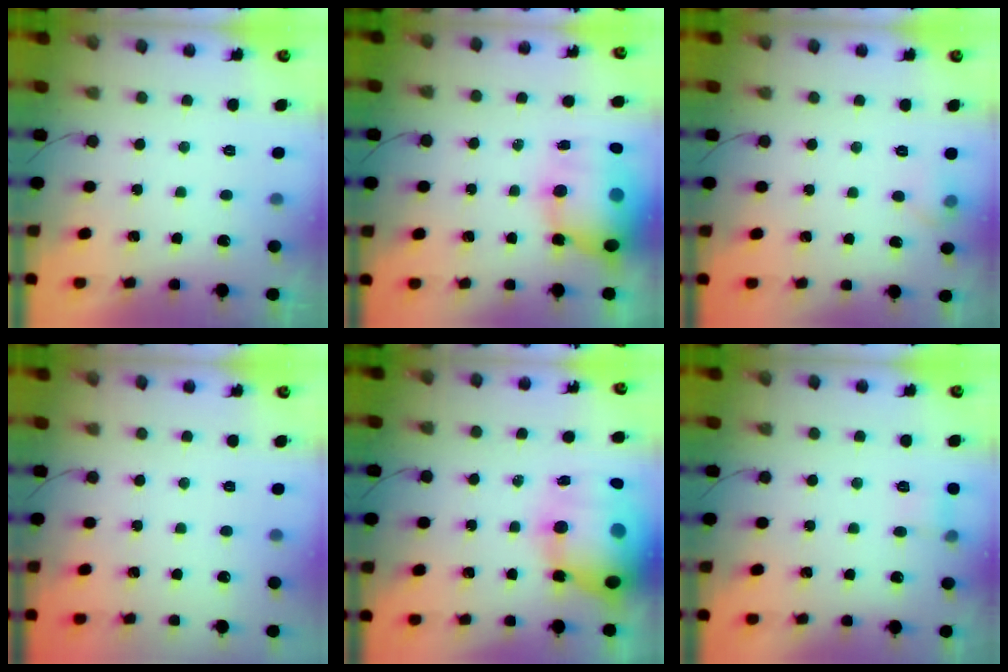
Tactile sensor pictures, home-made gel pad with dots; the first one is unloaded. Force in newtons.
{"total": 18.3, "press": 16.3, "slide": 8.4}
{"total": 5.1, "press": 4.6, "slide": 2.3}
{"total": 0.0}
{"total": 22.3, "press": 21.8, "slide": 5.0}
{"total": 5.0, "press": 4.8, "slide": 1.3}